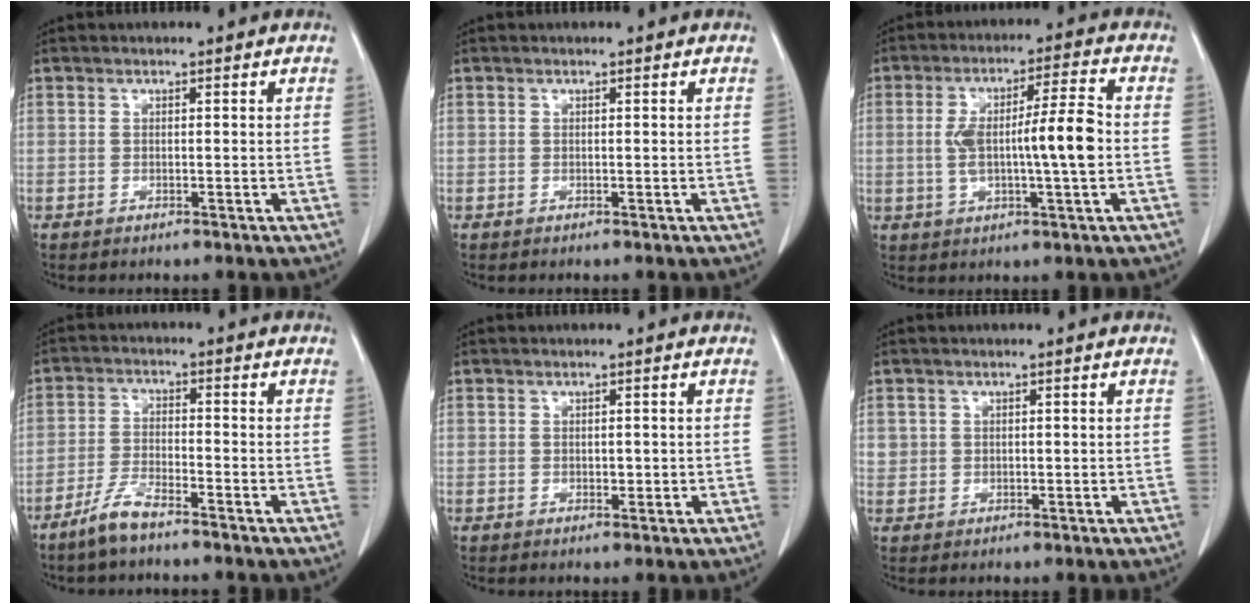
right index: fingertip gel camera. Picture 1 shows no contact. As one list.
[{"total": 0.0}, {"total": 10.5, "force": [-0.7, 1.0, 10.4], "torque": [-0.182, 0.016, -0.014]}, {"total": 4.8, "force": [-4.0, 0.6, 2.6], "torque": [-0.058, -0.007, -0.086]}, {"total": 1.2, "force": [-0.1, 0.8, 0.9], "torque": [-0.011, 0.000, 0.000]}, {"total": 1.6, "force": [0.4, 1.5, 0.3], "torque": [0.005, 0.003, 0.005]}]